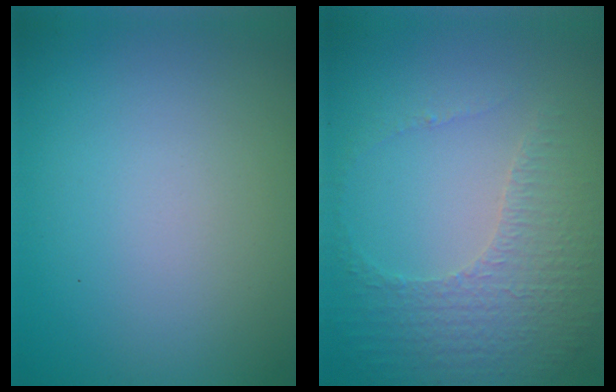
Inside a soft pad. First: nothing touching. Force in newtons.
{"total": 4.6, "press": 3.1, "slide": 3.3}